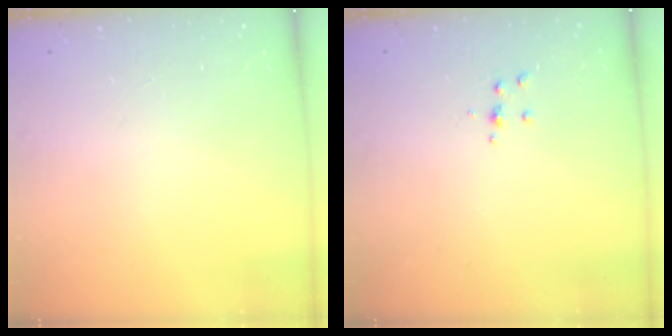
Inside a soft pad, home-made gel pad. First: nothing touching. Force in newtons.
{"total": 3.3, "press": 3.3, "slide": 0.4}